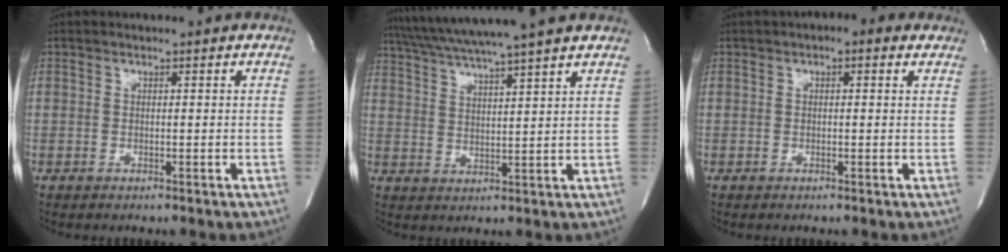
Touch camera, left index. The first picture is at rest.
{"total": 13.1, "force": [11.1, -1.0, 6.8], "torque": [-0.126, 0.022, 0.170]}
{"total": 2.5, "force": [0.8, 1.3, 2.0], "torque": [-0.031, 0.013, 0.006]}